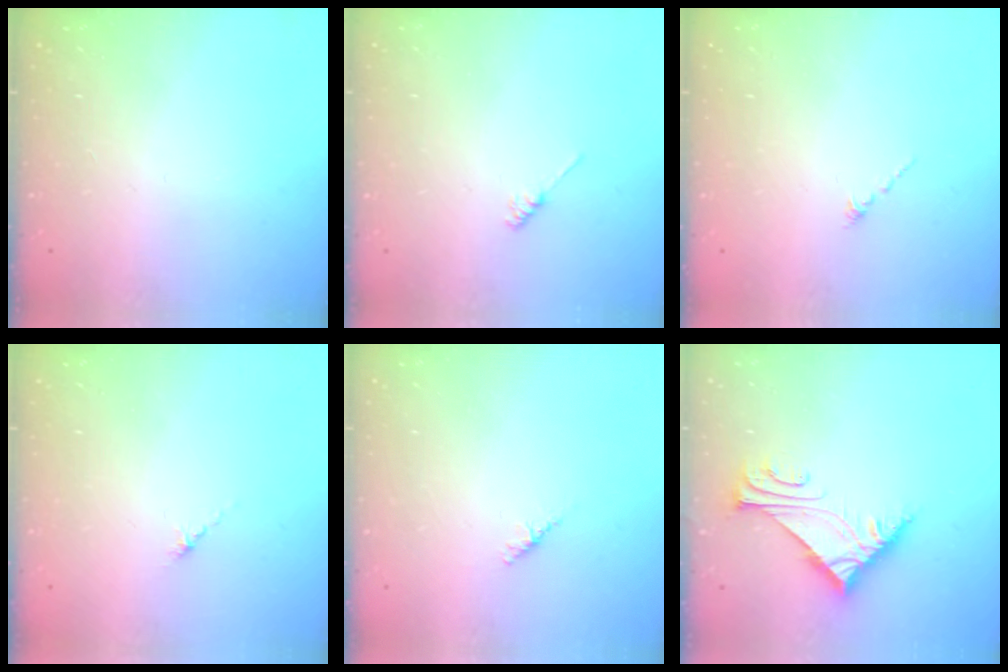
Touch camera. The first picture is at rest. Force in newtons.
{"total": 1.2, "press": 1.1, "slide": 0.3}
{"total": 0.0}
{"total": 2.7, "press": 2.7, "slide": 0.7}
{"total": 1.8, "press": 1.7, "slide": 0.6}
{"total": 6.0, "press": 6.0, "slide": 0.1}